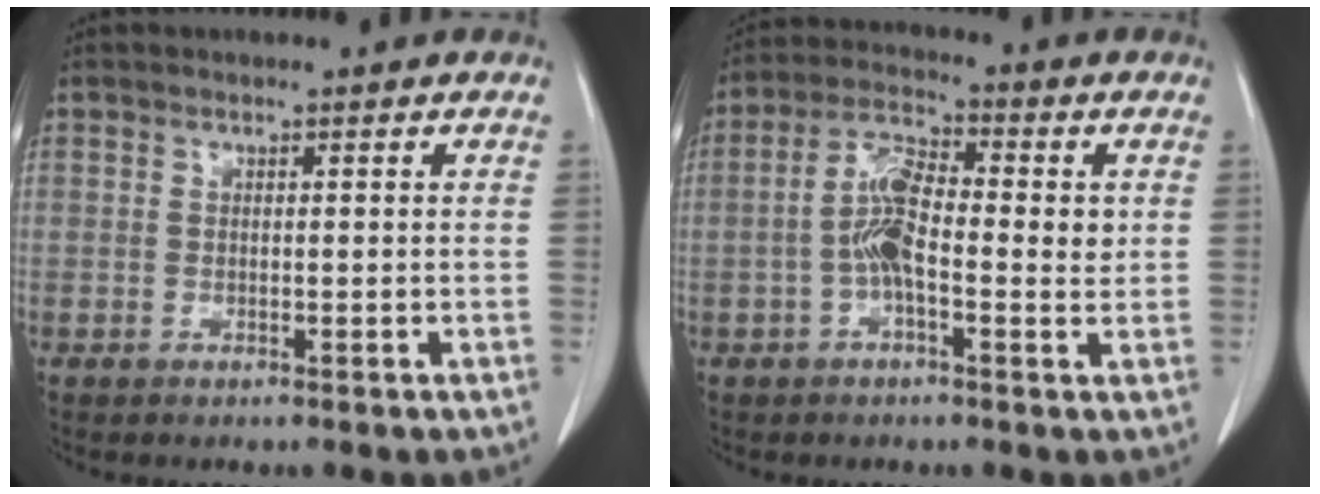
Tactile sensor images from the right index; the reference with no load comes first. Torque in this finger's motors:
{"motor_torque": [0.23, 0.05, 0.21, 0.12]}